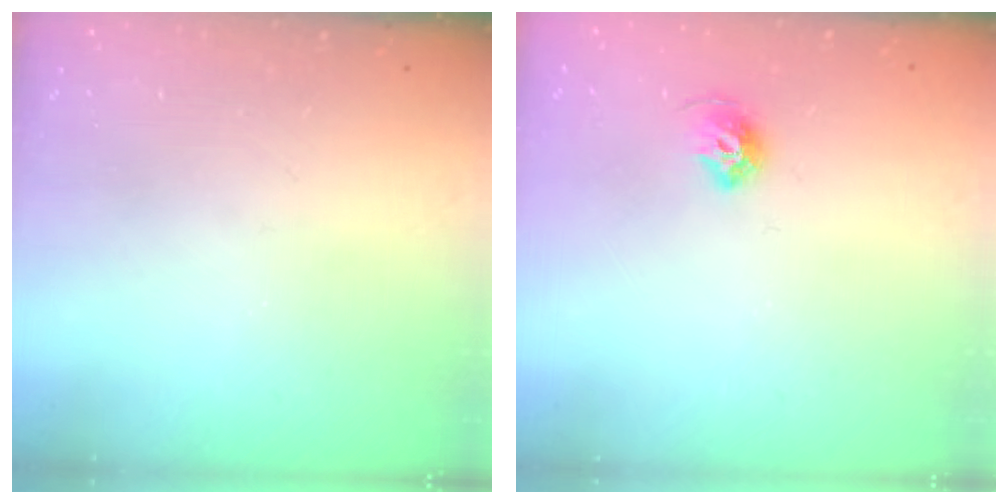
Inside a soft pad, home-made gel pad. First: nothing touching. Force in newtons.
{"total": 7.3, "press": 7.3, "slide": 0.8}